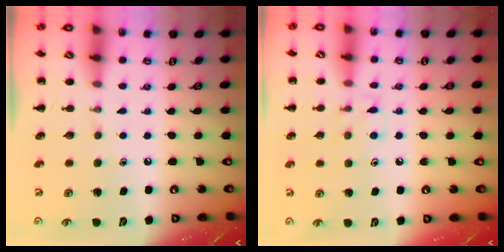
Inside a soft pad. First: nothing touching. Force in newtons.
{"total": 6.5, "press": 6.2, "slide": 1.9}